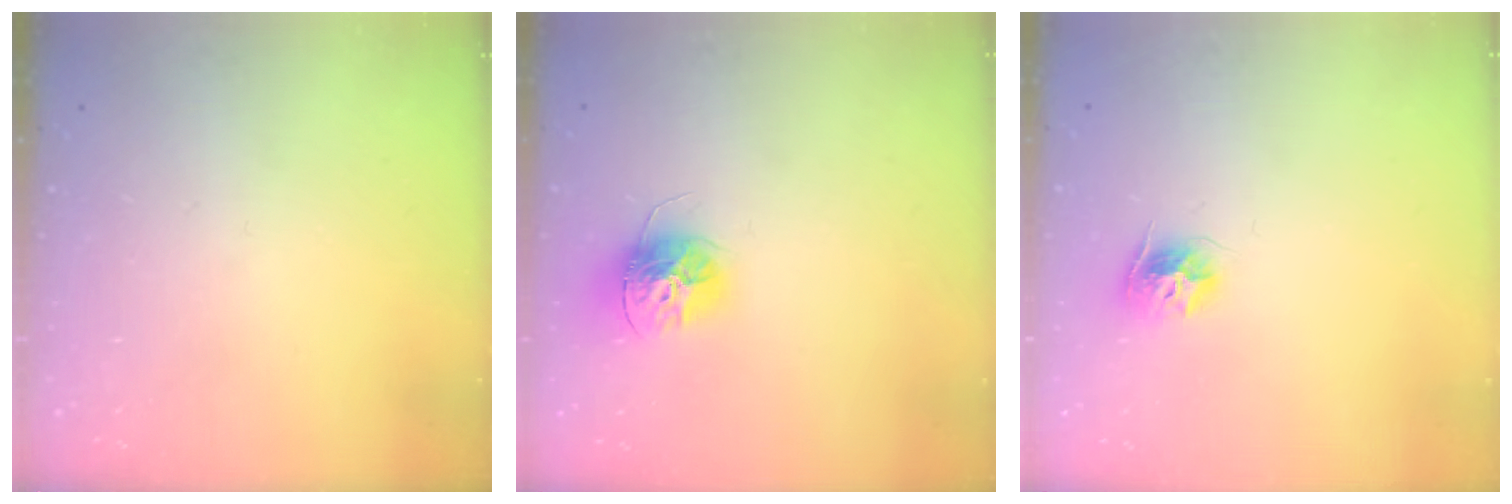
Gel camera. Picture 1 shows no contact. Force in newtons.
{"total": 12.2, "press": 12.2, "slide": 0.4}
{"total": 9.3, "press": 9.3, "slide": 0.3}